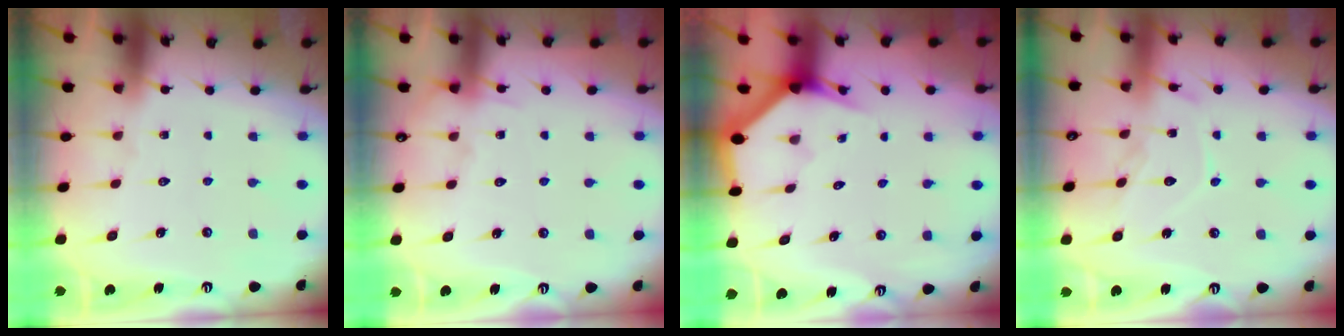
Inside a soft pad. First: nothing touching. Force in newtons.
{"total": 5.0, "press": 5.0, "slide": 0.6}
{"total": 2.7, "press": 2.7, "slide": 0.1}
{"total": 10.8, "press": 10.8, "slide": 0.2}